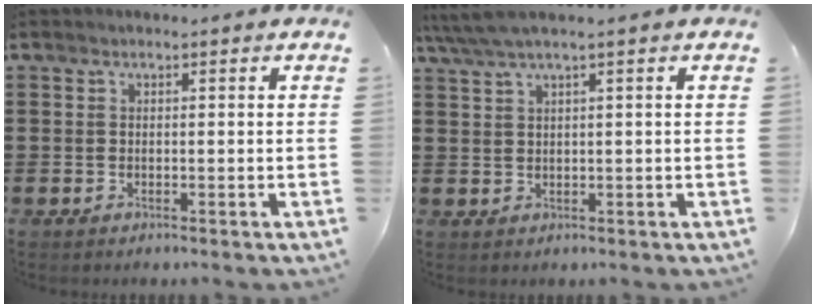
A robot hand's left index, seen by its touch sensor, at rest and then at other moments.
{"total": 2.4, "force": [1.2, -0.1, 2.1], "torque": [-0.050, -0.003, 0.018]}